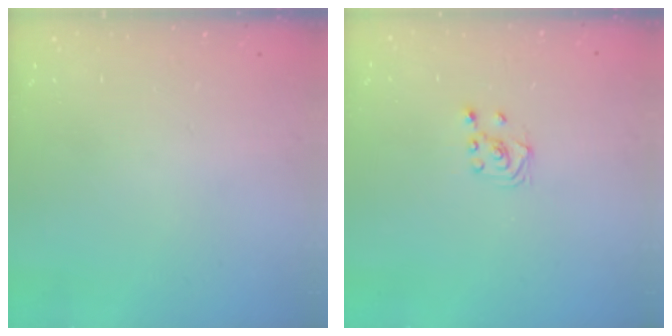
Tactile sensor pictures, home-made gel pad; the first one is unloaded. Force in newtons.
{"total": 2.3, "press": 2.2, "slide": 0.6}